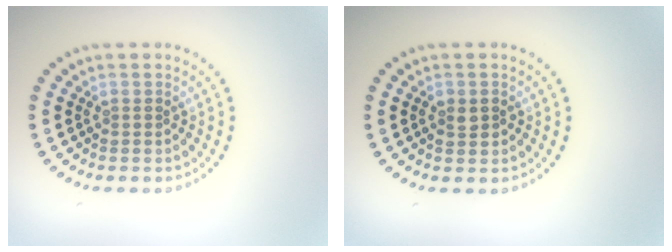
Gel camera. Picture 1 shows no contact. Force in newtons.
{"total": 1.5, "press": 1.5, "slide": 0.1}